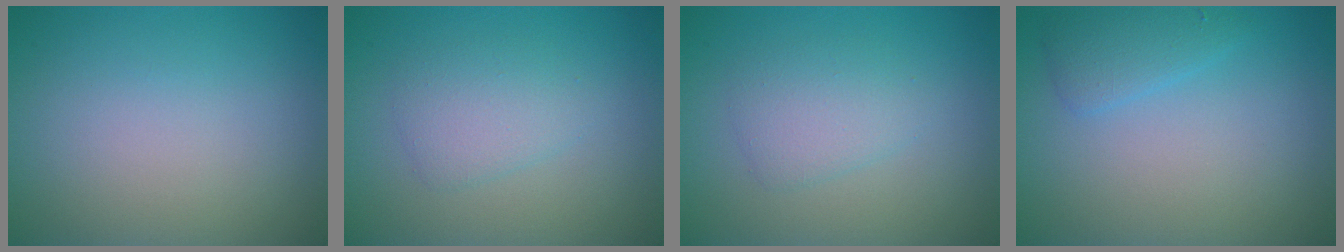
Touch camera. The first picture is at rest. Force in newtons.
{"total": 2.4, "press": 2.4, "slide": 0.0}
{"total": 2.4, "press": 2.4, "slide": 0.0}
{"total": 1.9, "press": 1.9, "slide": 0.1}